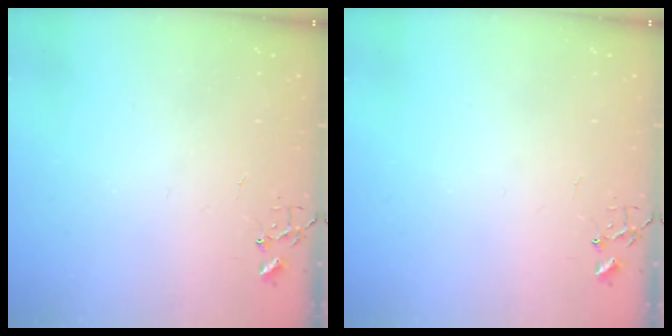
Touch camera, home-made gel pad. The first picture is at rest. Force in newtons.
{"total": 0.0}